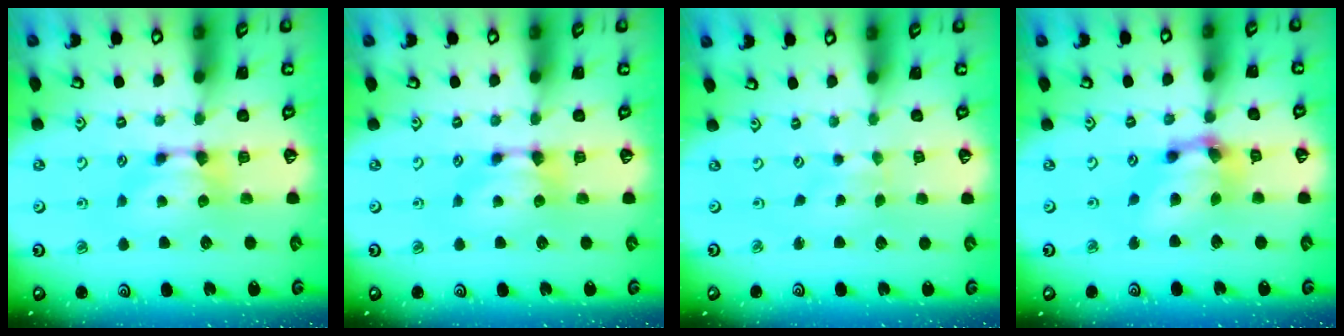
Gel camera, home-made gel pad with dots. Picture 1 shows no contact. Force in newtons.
{"total": 0.0}
{"total": 3.3, "press": 3.3, "slide": 0.2}
{"total": 5.7, "press": 5.3, "slide": 2.1}